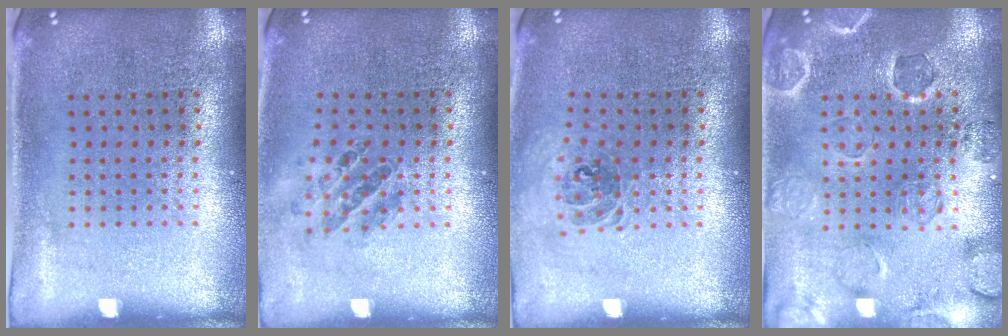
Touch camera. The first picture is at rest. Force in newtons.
{"total": 0.9, "press": 0.9, "slide": 0.3}
{"total": 0.9, "press": 0.8, "slide": 0.3}
{"total": 0.6, "press": 0.5, "slide": 0.3}